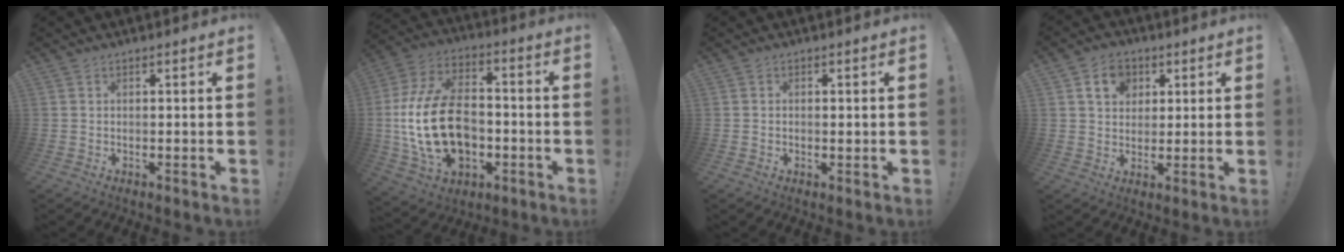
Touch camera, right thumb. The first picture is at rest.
{"total": 24.1, "force": [-3.3, 16.1, 17.7], "torque": [-0.342, 0.029, -0.042]}
{"total": 0.5, "force": [-0.1, 0.4, 0.3], "torque": [-0.009, 0.003, -0.001]}
{"total": 8.5, "force": [3.6, 6.9, 3.4], "torque": [-0.051, -0.005, 0.069]}